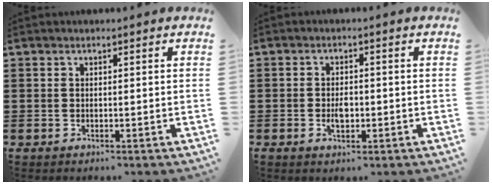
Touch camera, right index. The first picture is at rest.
{"total": 2.7, "force": [-0.5, 1.4, 2.2], "torque": [-0.033, -0.002, -0.010]}